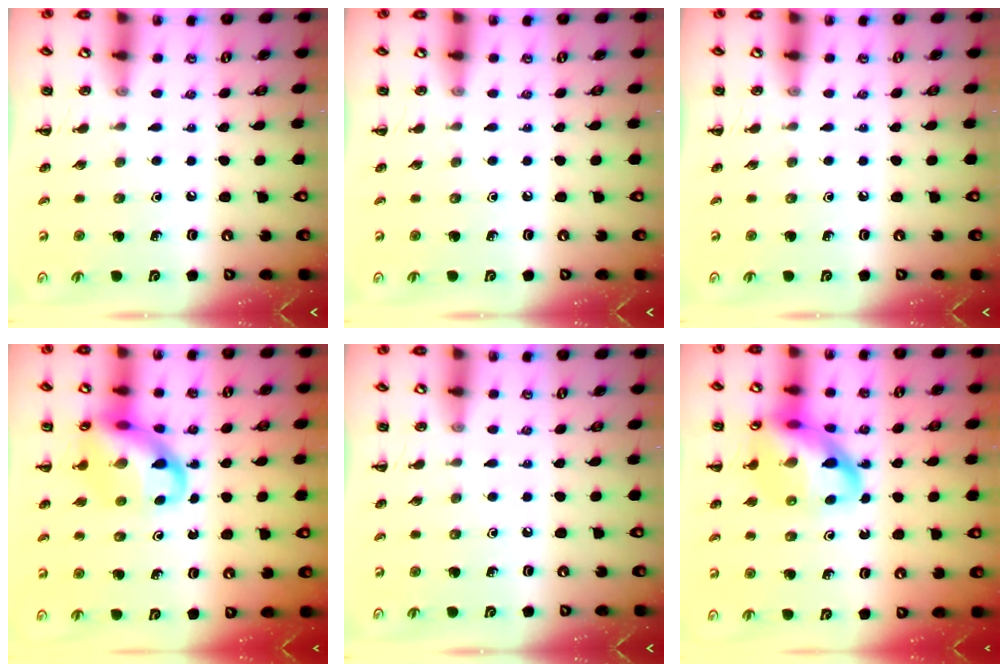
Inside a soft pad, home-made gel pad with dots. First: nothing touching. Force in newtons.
{"total": 0.0}
{"total": 0.0}
{"total": 13.8, "press": 13.3, "slide": 3.7}
{"total": 0.0}
{"total": 16.4, "press": 16.1, "slide": 3.1}